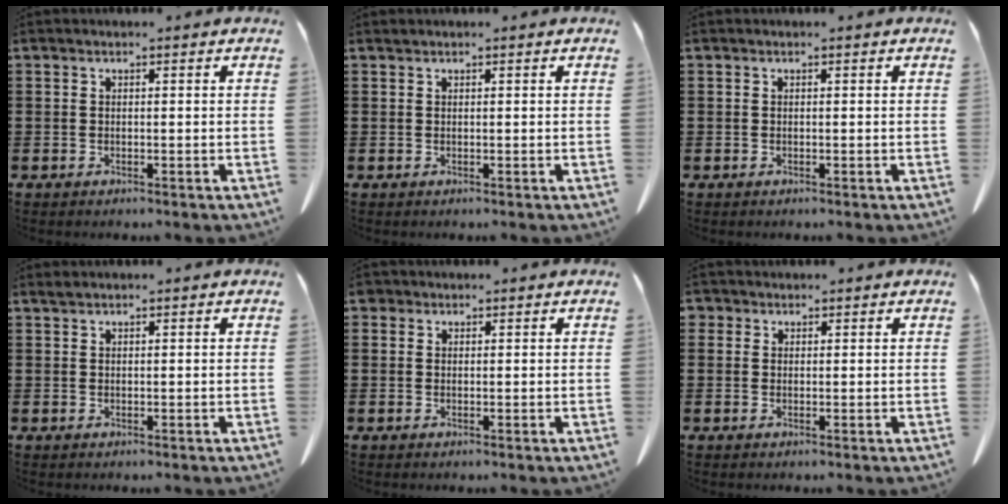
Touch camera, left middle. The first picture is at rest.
{"total": 0.0}
{"total": 0.0}
{"total": 0.5, "force": [0.4, 0.1, 0.2], "torque": [-0.006, 0.001, 0.009]}
{"total": 0.9, "force": [0.6, 0.7, 0.2], "torque": [-0.008, 0.005, 0.010]}
{"total": 1.3, "force": [0.8, 0.9, 0.2], "torque": [-0.008, 0.005, 0.017]}